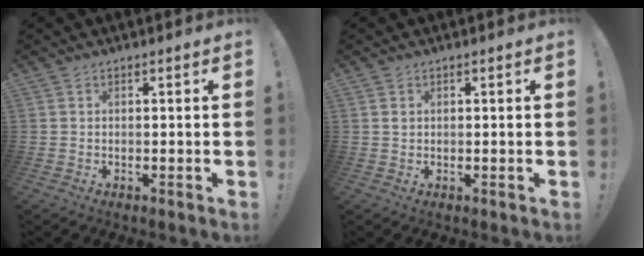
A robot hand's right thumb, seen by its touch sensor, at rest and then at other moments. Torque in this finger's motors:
{"motor_torque": [-0.05, -0.19, -0.03, 0.15, -0.02]}